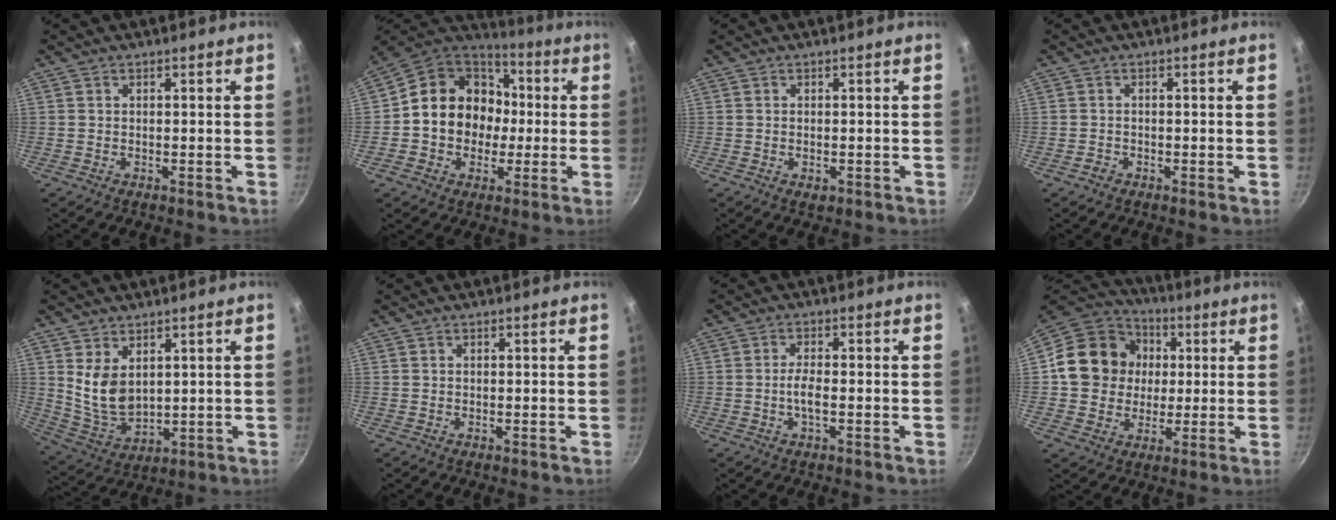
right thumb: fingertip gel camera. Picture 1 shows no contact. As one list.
[{"total": 17.1, "force": [0.1, 14.7, 8.8], "torque": [-0.110, 0.039, -0.008]}, {"total": 1.5, "force": [-0.4, 0.9, 1.0], "torque": [-0.018, -0.002, -0.004]}, {"total": 0.9, "force": [-0.6, 0.5, 0.3], "torque": [-0.010, 0.006, -0.013]}, {"total": 8.7, "force": [2.9, 5.5, 6.1], "torque": [-0.098, -0.035, 0.074]}, {"total": 0.0}, {"total": 7.2, "force": [-1.9, 2.2, 6.6], "torque": [-0.134, 0.016, -0.043]}, {"total": 16.2, "force": [1.8, 14.4, 7.2], "torque": [-0.100, 0.022, 0.021]}]